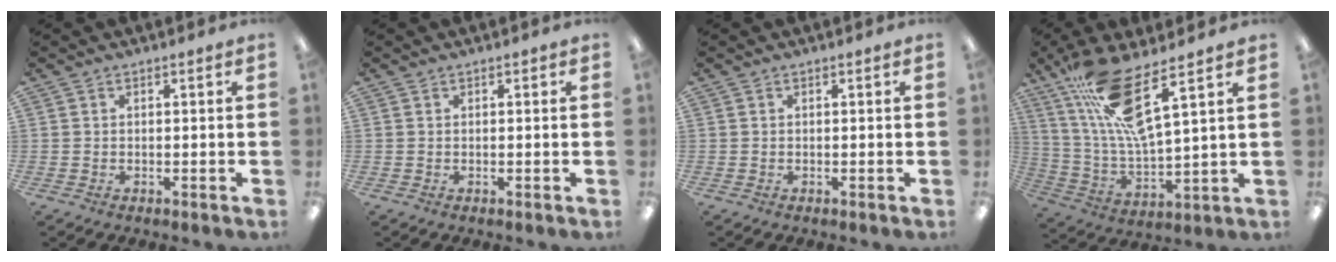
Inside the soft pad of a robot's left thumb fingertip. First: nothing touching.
{"total": 0.0}
{"total": 0.0}
{"total": 16.2, "force": [10.3, 3.3, 12.0], "torque": [-0.245, -0.049, 0.174]}